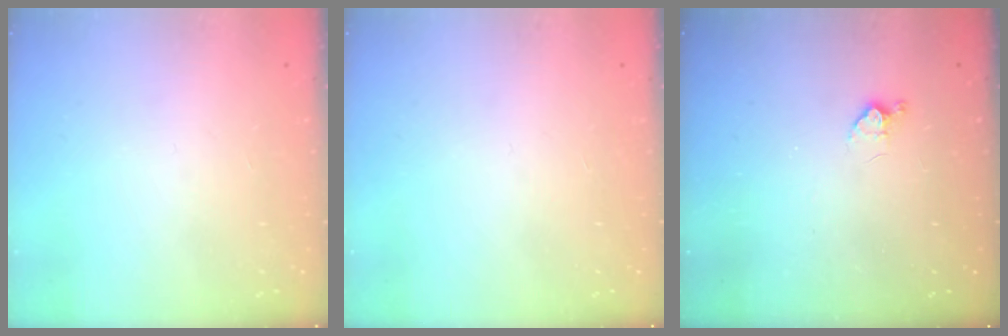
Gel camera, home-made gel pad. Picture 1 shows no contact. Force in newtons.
{"total": 0.0}
{"total": 6.4, "press": 6.4, "slide": 0.7}